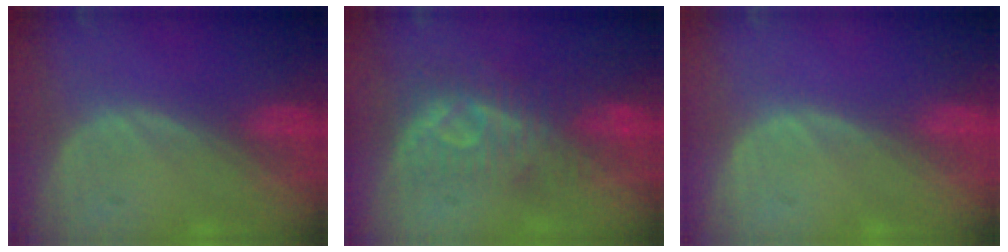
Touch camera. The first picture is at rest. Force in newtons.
{"total": 8.2, "press": 7.8, "slide": 2.5}
{"total": 0.0}